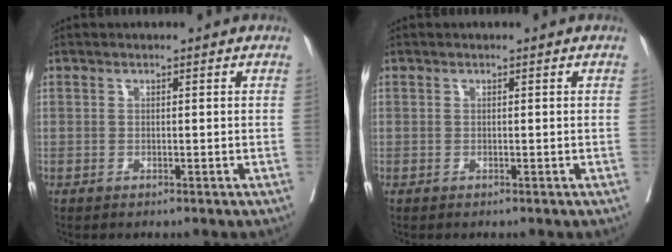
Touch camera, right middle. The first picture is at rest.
{"total": 0.0}